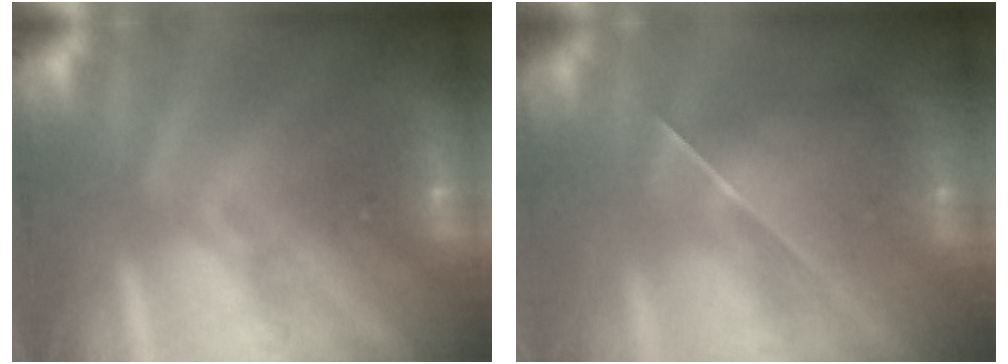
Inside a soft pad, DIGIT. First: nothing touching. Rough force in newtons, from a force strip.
{"total": 2.4}